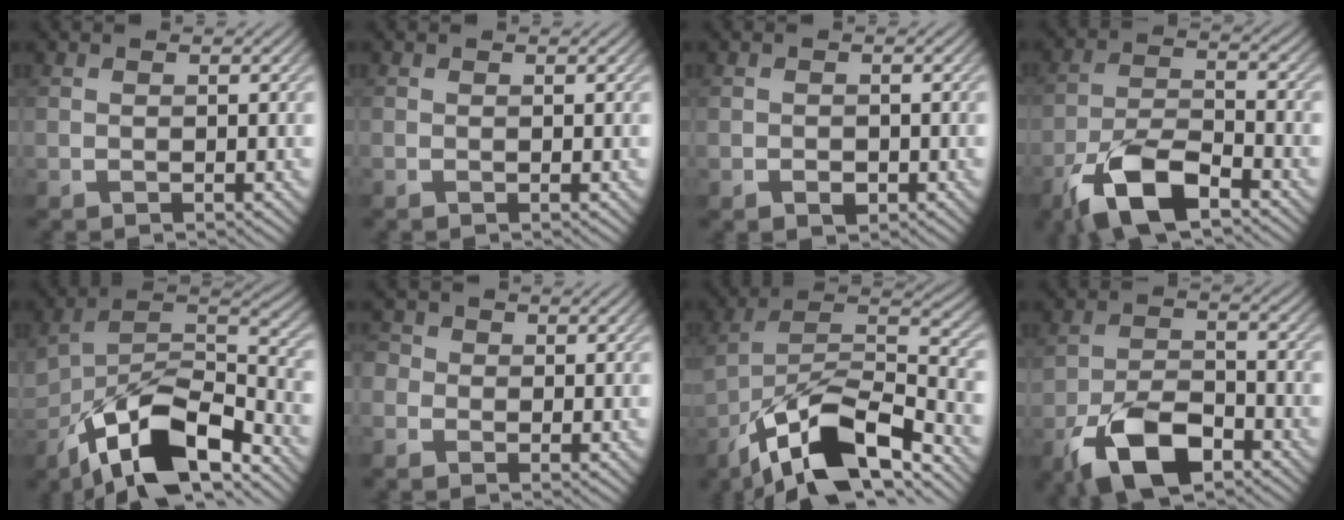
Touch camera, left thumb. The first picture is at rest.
{"total": 0.0}
{"total": 1.4, "force": [-0.6, 1.0, 0.7], "torque": [-0.010, -0.005, -0.012]}
{"total": 10.6, "force": [-6.6, 3.9, 7.2], "torque": [-0.140, -0.003, -0.136]}
{"total": 13.9, "force": [-7.7, 6.7, 9.4], "torque": [-0.184, -0.035, -0.138]}
{"total": 2.6, "force": [-0.3, 2.5, 0.6], "torque": [-0.012, 0.009, -0.023]}
{"total": 15.0, "force": [-8.9, 5.6, 10.7], "torque": [-0.200, -0.011, -0.172]}
{"total": 9.8, "force": [-5.7, 4.5, 6.6], "torque": [-0.130, -0.007, -0.114]}